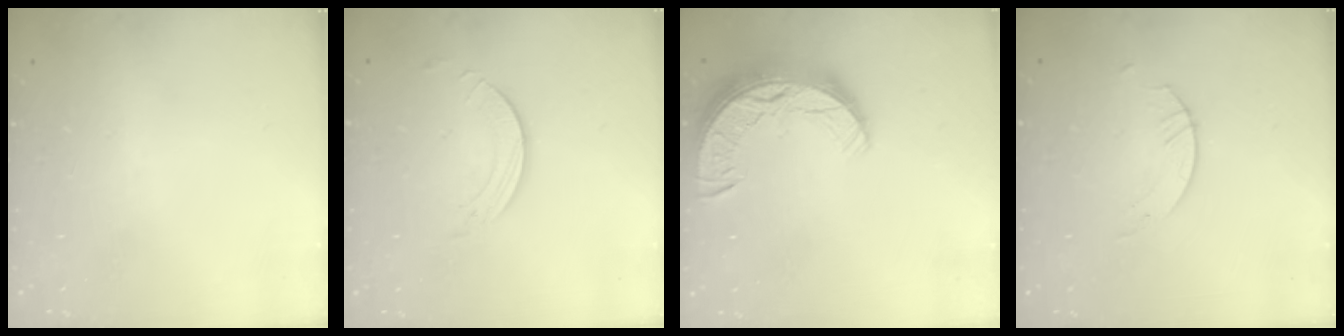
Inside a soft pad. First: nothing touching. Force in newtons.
{"total": 1.9, "press": 1.9, "slide": 0.1}
{"total": 15.2, "press": 15.2, "slide": 1.0}
{"total": 2.6, "press": 2.6, "slide": 0.2}